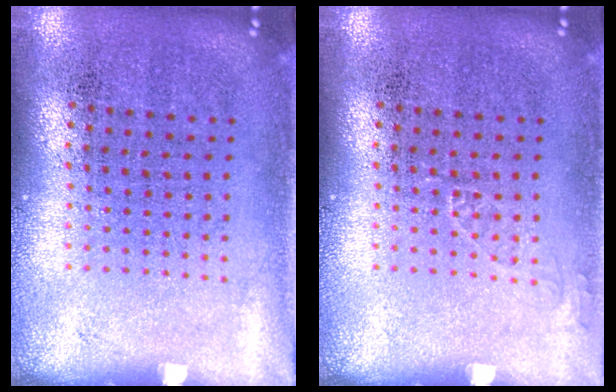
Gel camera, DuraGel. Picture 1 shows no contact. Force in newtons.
{"total": 0.7, "press": 0.7, "slide": 0.1}